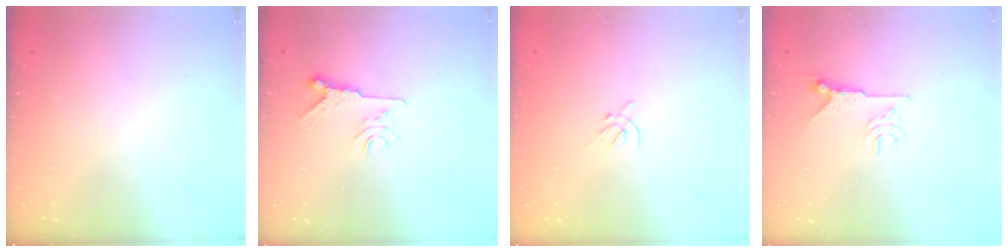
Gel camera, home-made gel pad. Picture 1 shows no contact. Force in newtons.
{"total": 6.3, "press": 6.2, "slide": 0.9}
{"total": 1.2, "press": 1.1, "slide": 0.5}
{"total": 7.3, "press": 7.3, "slide": 0.6}